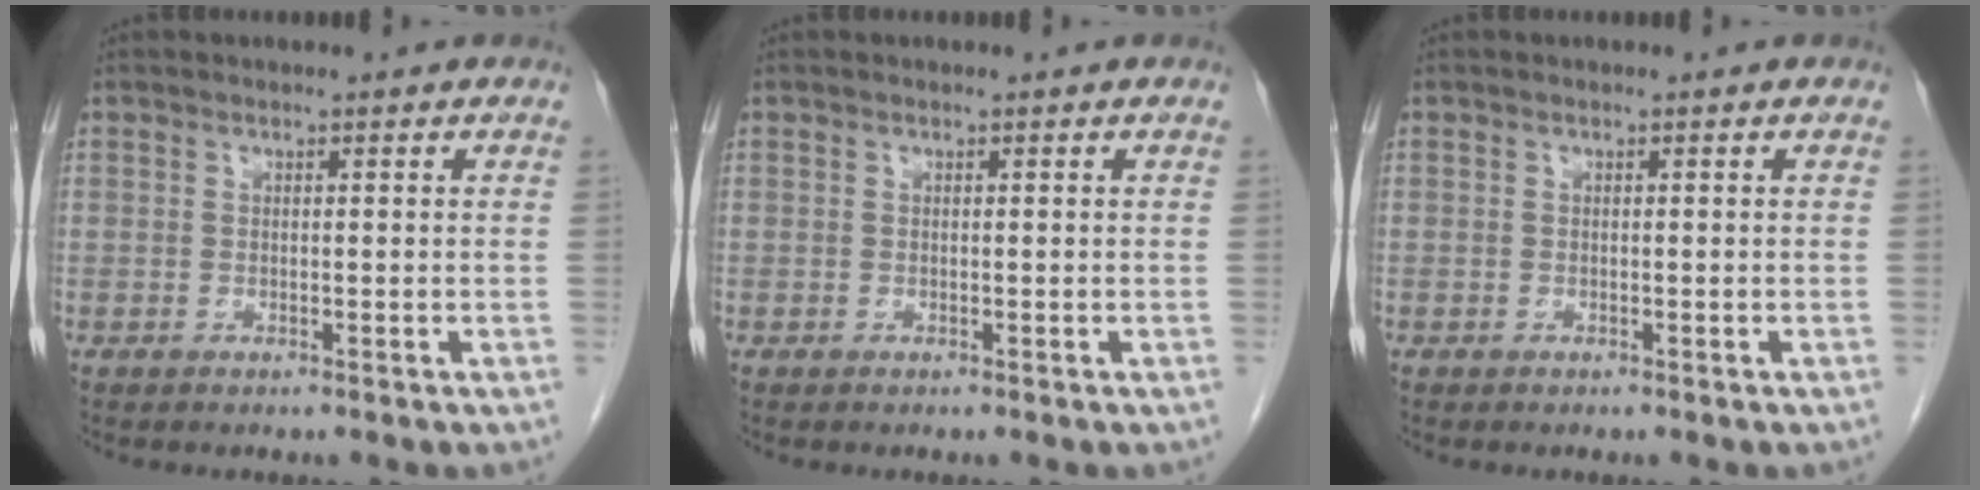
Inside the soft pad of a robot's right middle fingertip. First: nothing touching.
{"total": 0.0}
{"total": 0.0}